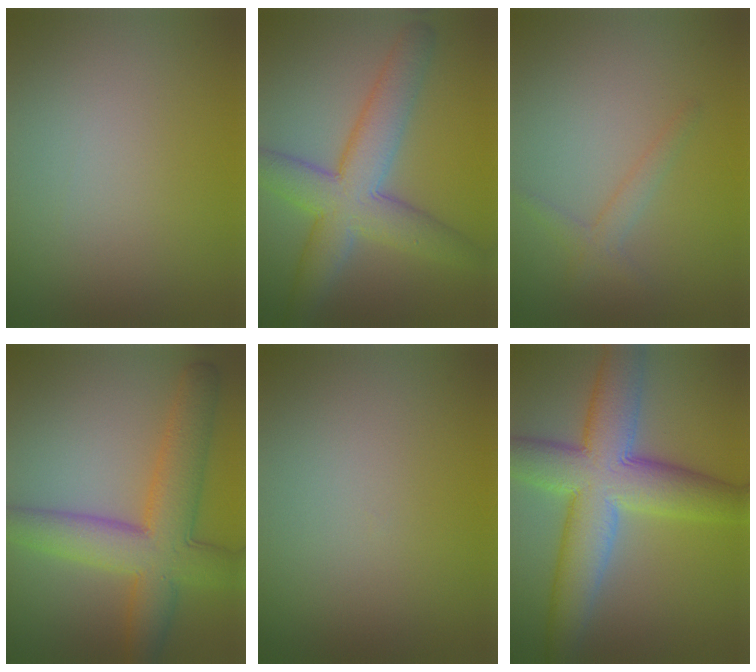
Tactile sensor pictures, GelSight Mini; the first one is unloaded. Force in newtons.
{"total": 7.6, "press": 7.6, "slide": 0.3}
{"total": 1.6, "press": 1.6, "slide": 0.1}
{"total": 8.2, "press": 8.2, "slide": 0.3}
{"total": 0.0}
{"total": 10.6, "press": 10.6, "slide": 0.7}